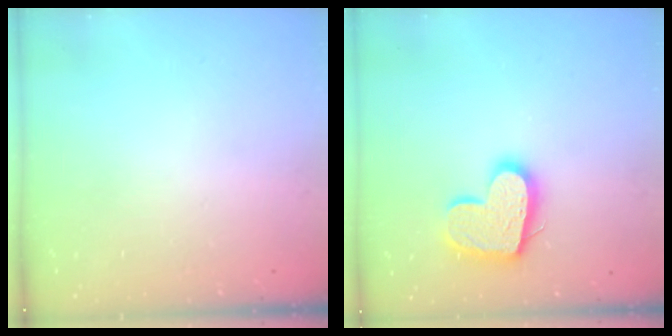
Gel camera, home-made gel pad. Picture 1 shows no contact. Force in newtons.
{"total": 15.1, "press": 15.0, "slide": 1.0}